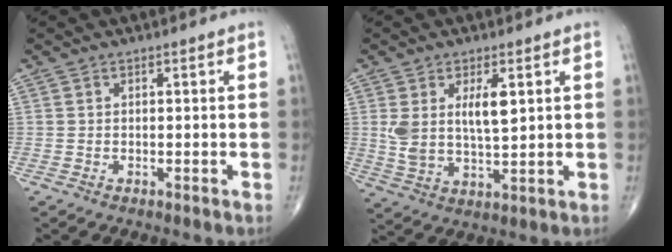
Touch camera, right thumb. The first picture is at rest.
{"total": 8.6, "force": [2.5, 3.6, 7.4], "torque": [-0.134, -0.016, 0.054]}